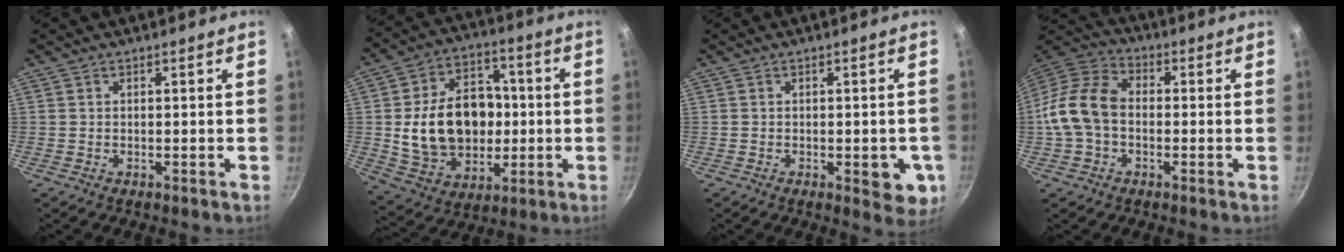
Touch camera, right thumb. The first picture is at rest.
{"total": 20.2, "force": [-0.3, 15.0, 13.5], "torque": [-0.195, 0.026, 0.007]}
{"total": 6.5, "force": [-1.6, 2.9, 5.6], "torque": [-0.043, -0.001, -0.016]}
{"total": 12.6, "force": [-1.2, 9.0, 8.7], "torque": [-0.149, 0.035, -0.042]}